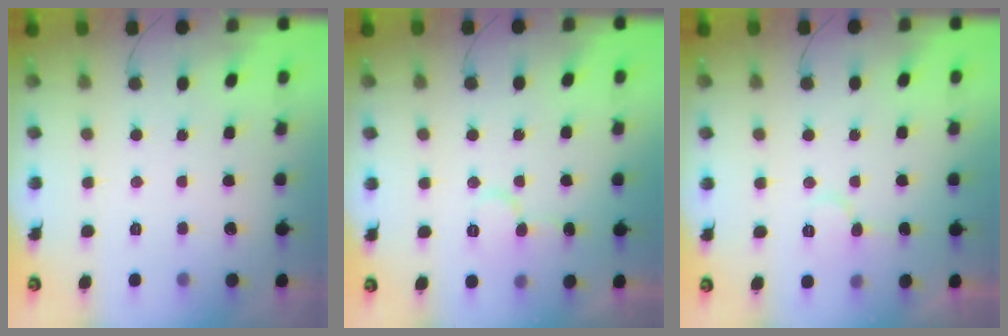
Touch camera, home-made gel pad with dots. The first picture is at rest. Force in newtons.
{"total": 7.6, "press": 7.6, "slide": 0.8}
{"total": 6.9, "press": 6.9, "slide": 0.3}